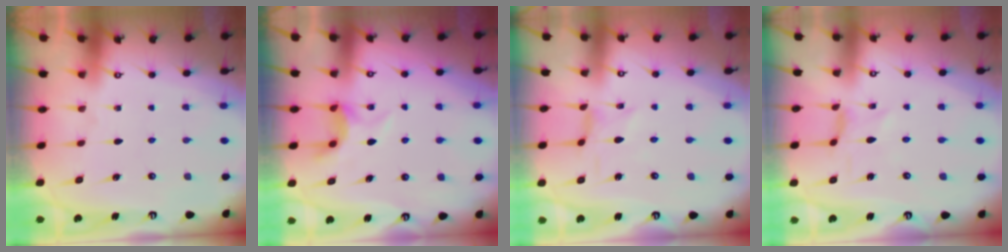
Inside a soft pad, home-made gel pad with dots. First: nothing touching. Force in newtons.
{"total": 5.9, "press": 5.9, "slide": 0.4}
{"total": 0.5, "press": 0.5, "slide": 0.1}
{"total": 0.0}